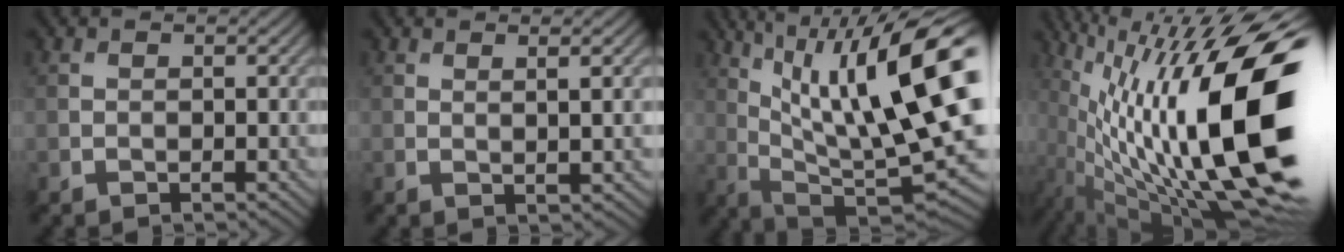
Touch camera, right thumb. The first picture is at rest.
{"total": 3.2, "force": [1.1, 0.4, 2.9], "torque": [-0.038, 0.010, 0.017]}
{"total": 18.9, "force": [6.2, 5.5, 17.0], "torque": [-0.280, 0.029, 0.113]}
{"total": 22.0, "force": [0.8, 7.2, 20.8], "torque": [-0.361, 0.005, 0.024]}